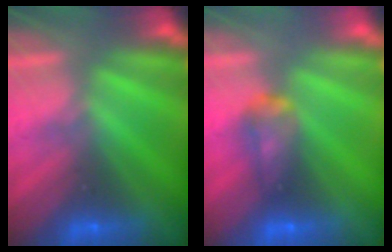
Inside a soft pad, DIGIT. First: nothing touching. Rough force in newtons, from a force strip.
{"total": 4.5}